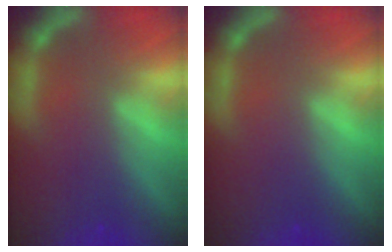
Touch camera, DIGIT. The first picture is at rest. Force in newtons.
{"total": 0.0}